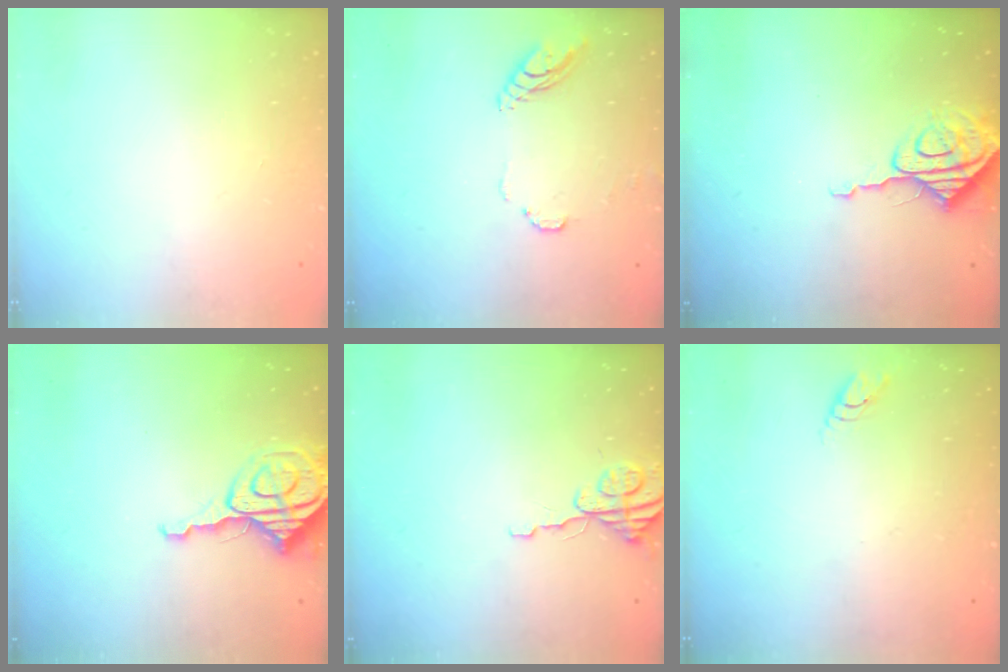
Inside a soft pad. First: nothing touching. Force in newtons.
{"total": 8.9, "press": 8.9, "slide": 0.9}
{"total": 8.4, "press": 8.4, "slide": 0.7}
{"total": 8.9, "press": 8.8, "slide": 0.9}
{"total": 3.7, "press": 3.7, "slide": 0.4}
{"total": 2.8, "press": 2.8, "slide": 0.3}